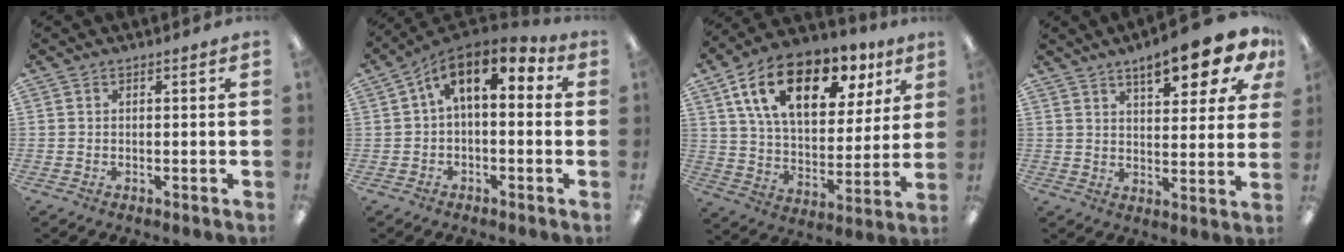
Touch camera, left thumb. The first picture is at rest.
{"total": 10.0, "force": [3.9, 4.8, 7.9], "torque": [-0.142, -0.015, 0.071]}
{"total": 20.6, "force": [10.9, 11.0, 13.5], "torque": [-0.231, -0.034, 0.187]}
{"total": 12.8, "force": [8.3, 4.1, 8.8], "torque": [-0.123, -0.038, 0.133]}